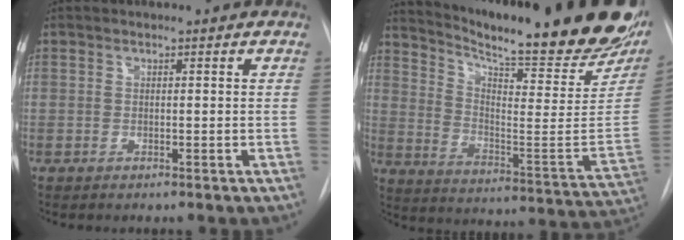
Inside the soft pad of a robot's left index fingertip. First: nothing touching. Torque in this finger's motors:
{"motor_torque": [0.21, -0.76, 0.41, 0.12]}